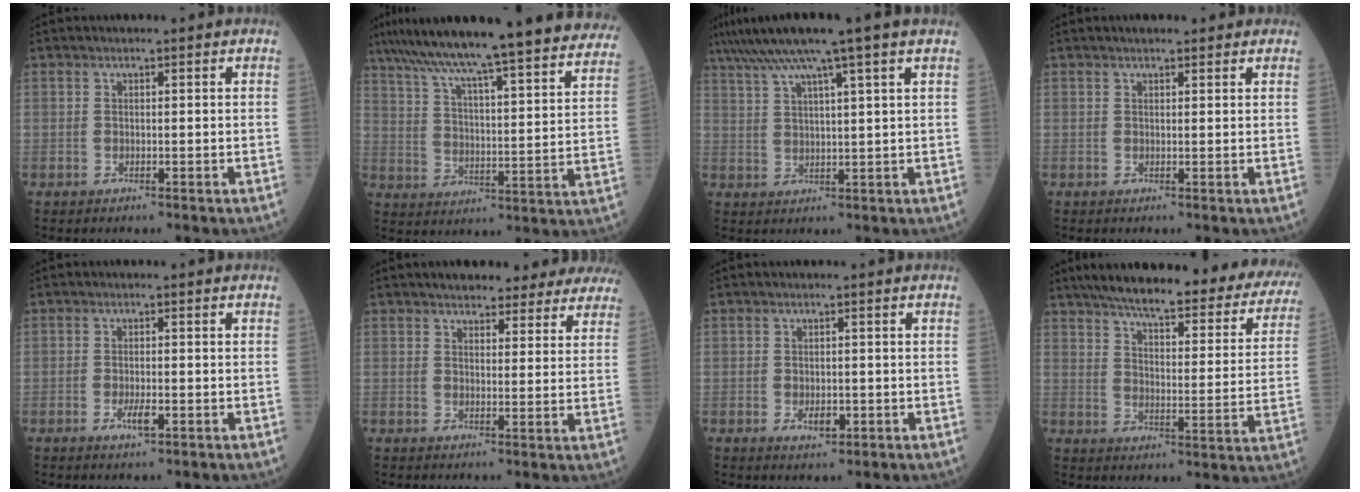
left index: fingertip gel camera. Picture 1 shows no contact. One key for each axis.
{"total": 32.8, "fx": 28.7, "fy": 2.4, "fz": 15.7, "tx": -0.253, "ty": -0.044, "tz": 0.374}
{"total": 11.2, "fx": 8.3, "fy": -1.8, "fz": 7.3, "tx": -0.127, "ty": 0.026, "tz": 0.123}
{"total": 4.2, "fx": 3.3, "fy": 1.2, "fz": 2.2, "tx": -0.024, "ty": 0.027, "tz": 0.044}
{"total": 2.3, "fx": -0.9, "fy": 0.6, "fz": 2.1, "tx": -0.042, "ty": -0.003, "tz": -0.014}
{"total": 13.8, "fx": 12.3, "fy": 4.1, "fz": 4.7, "tx": -0.025, "ty": 0.015, "tz": 0.135}
{"total": 2.4, "fx": -0.7, "fy": 1.3, "fz": 1.9, "tx": -0.033, "ty": -0.001, "tz": -0.005}
{"total": 30.7, "fx": 26.0, "fy": 6.4, "fz": 15.0, "tx": -0.221, "ty": -0.040, "tz": 0.313}